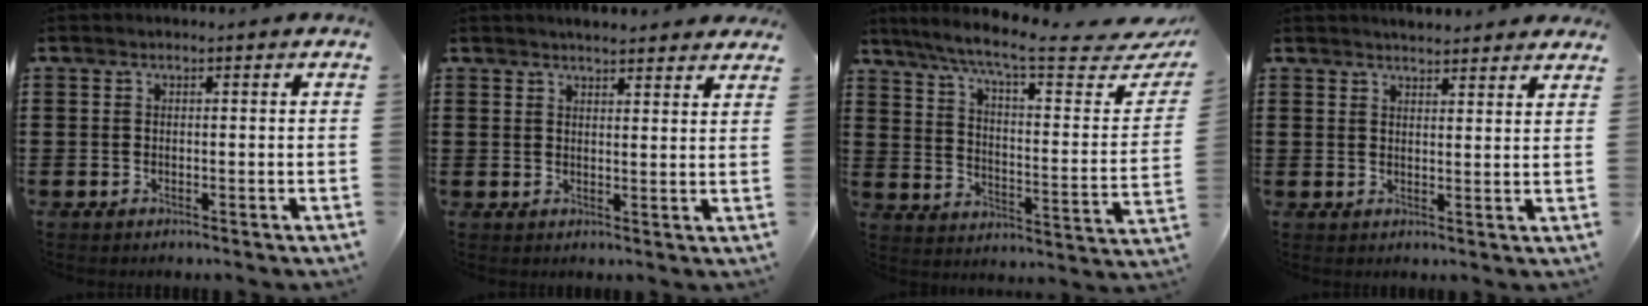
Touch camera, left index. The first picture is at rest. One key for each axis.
{"total": 2.8, "fx": 2.7, "fy": 0.2, "fz": 0.3, "tx": -0.013, "ty": -0.003, "tz": 0.052}
{"total": 10.3, "fx": 8.1, "fy": 0.6, "fz": 6.3, "tx": -0.134, "ty": -0.050, "tz": 0.130}
{"total": 2.6, "fx": 2.6, "fy": 0.0, "fz": 0.1, "tx": -0.009, "ty": -0.005, "tz": 0.050}